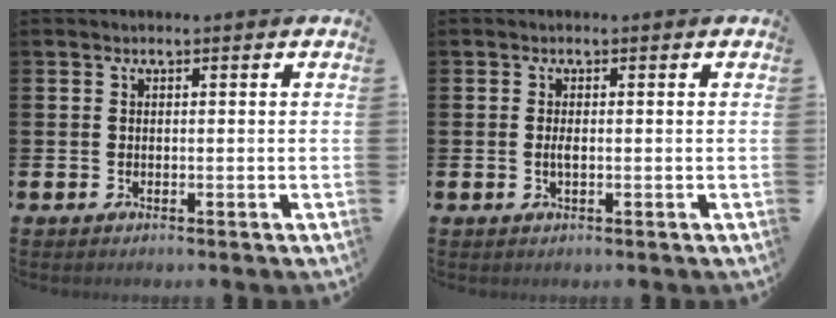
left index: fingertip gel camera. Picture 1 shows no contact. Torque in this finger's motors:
{"motor_torque": [0.35, -0.04, 0.00, 0.05]}